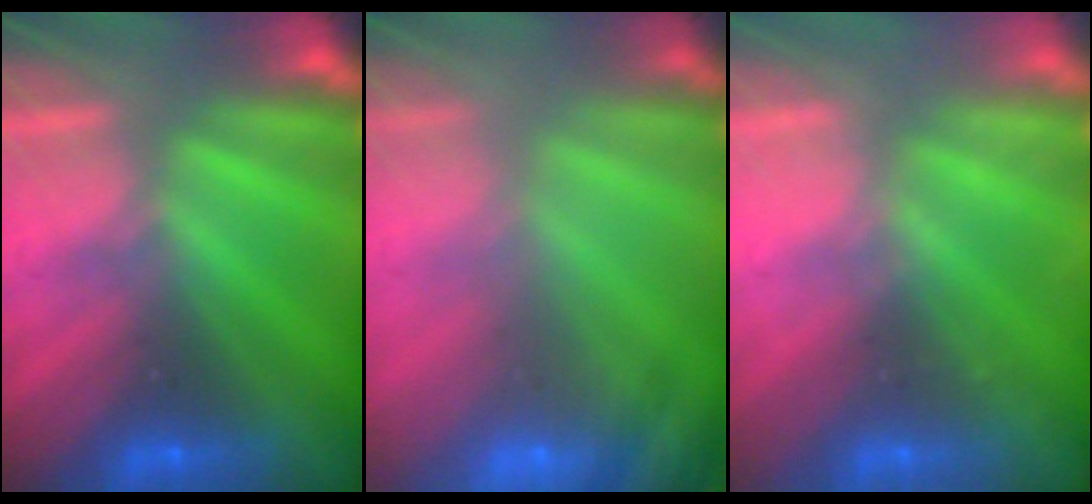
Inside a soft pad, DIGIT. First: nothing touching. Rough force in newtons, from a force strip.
{"total": 5.7}
{"total": 2.0}